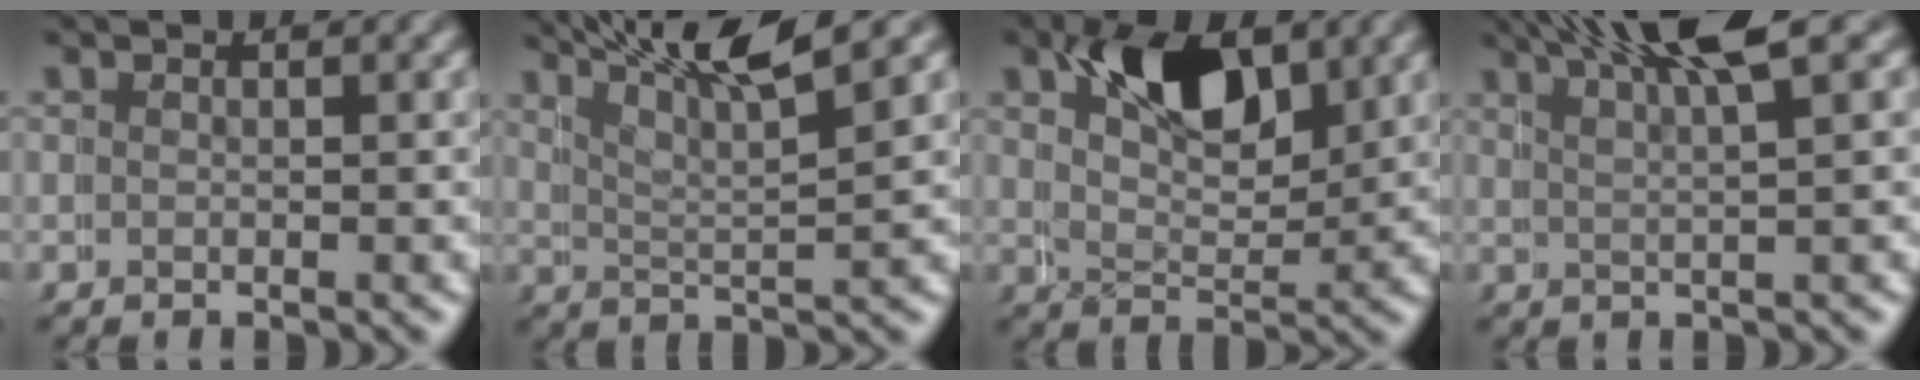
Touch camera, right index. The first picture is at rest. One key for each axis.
{"total": 8.1, "fx": 6.6, "fy": 0.8, "fz": 4.5, "tx": -0.077, "ty": 0.010, "tz": 0.102}
{"total": 7.4, "fx": 4.1, "fy": 3.9, "fz": 4.7, "tx": -0.091, "ty": -0.006, "tz": 0.071}
{"total": 6.4, "fx": 4.6, "fy": 0.4, "fz": 4.4, "tx": -0.073, "ty": 0.014, "tz": 0.075}